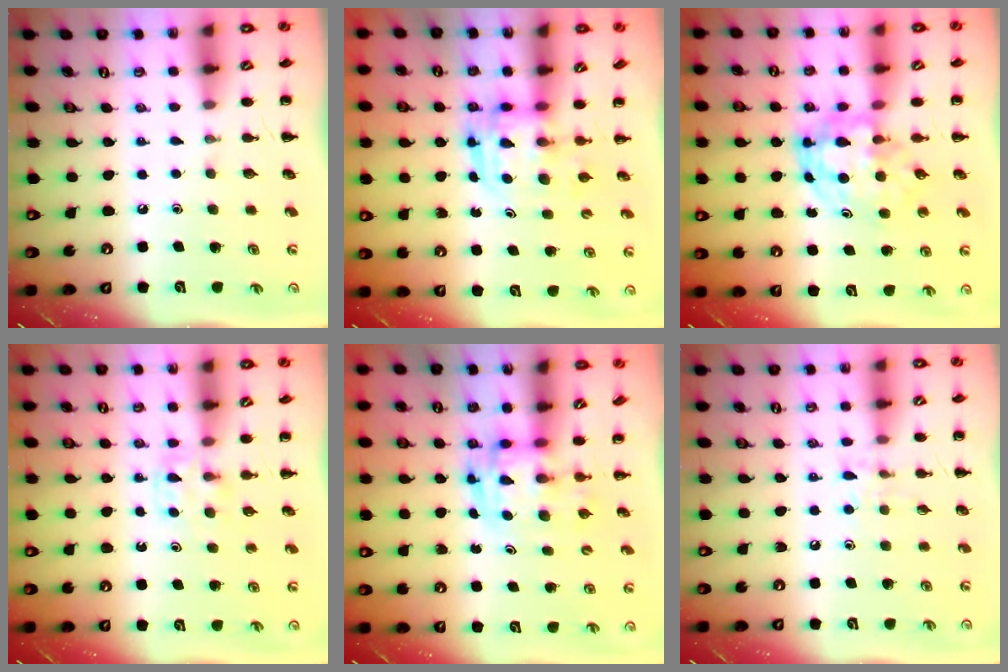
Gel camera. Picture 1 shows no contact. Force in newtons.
{"total": 3.1, "press": 3.1, "slide": 0.3}
{"total": 5.0, "press": 4.9, "slide": 1.2}
{"total": 3.7, "press": 3.5, "slide": 1.3}
{"total": 2.8, "press": 2.8, "slide": 0.5}
{"total": 6.9, "press": 6.6, "slide": 1.8}